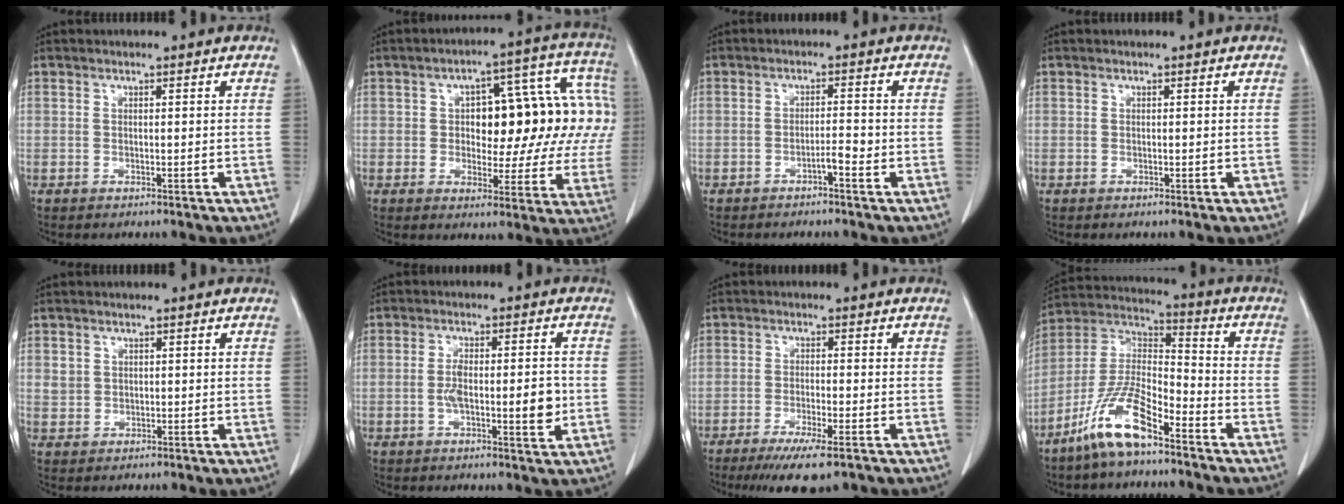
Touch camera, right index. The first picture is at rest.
{"total": 17.0, "force": [1.6, 7.9, 14.9], "torque": [-0.177, 0.050, 0.024]}
{"total": 2.1, "force": [-1.3, 0.0, 1.7], "torque": [-0.025, 0.002, -0.024]}
{"total": 0.6, "force": [-0.2, 0.2, 0.5], "torque": [-0.010, -0.001, 0.000]}
{"total": 1.9, "force": [0.7, 1.7, 0.3], "torque": [-0.003, 0.004, 0.013]}
{"total": 7.5, "force": [-1.2, 2.0, 7.1], "torque": [-0.118, 0.001, -0.020]}
{"total": 7.4, "force": [-5.0, 0.7, 5.4], "torque": [-0.087, -0.017, -0.076]}
{"total": 11.9, "force": [-8.0, 2.9, 8.3], "torque": [-0.175, 0.005, -0.155]}